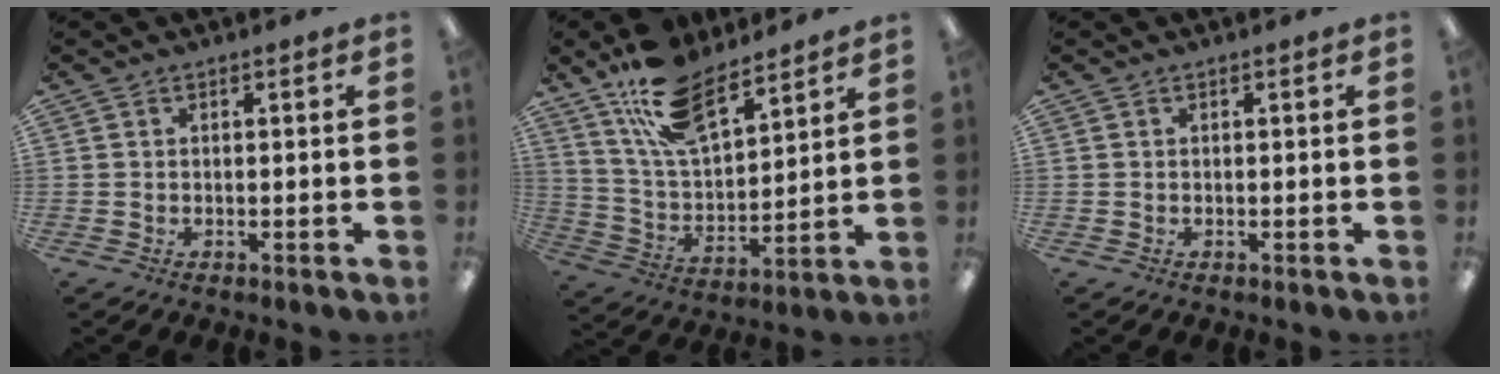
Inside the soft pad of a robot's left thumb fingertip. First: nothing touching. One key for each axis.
{"total": 17.7, "fx": 12.4, "fy": 8.1, "fz": 9.6, "tx": -0.188, "ty": -0.054, "tz": 0.226}
{"total": 0.0}